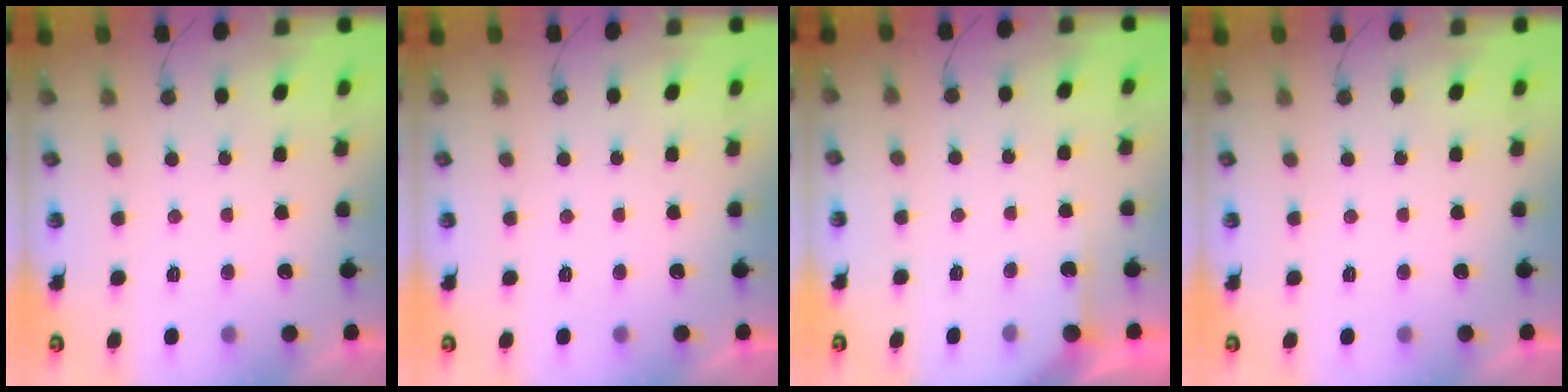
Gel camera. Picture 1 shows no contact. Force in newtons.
{"total": 0.0}
{"total": 2.9, "press": 2.9, "slide": 0.3}
{"total": 0.0}